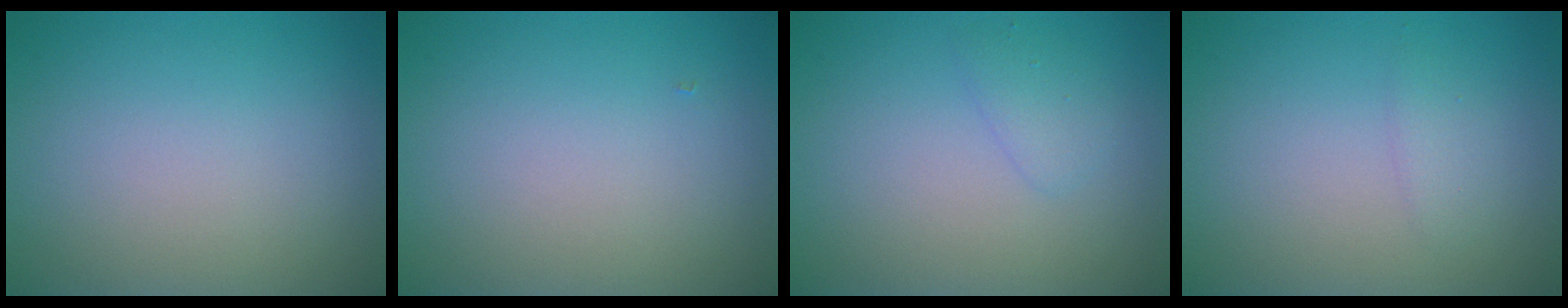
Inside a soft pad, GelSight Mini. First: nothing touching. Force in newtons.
{"total": 0.0}
{"total": 1.3, "press": 1.3, "slide": 0.0}
{"total": 1.1, "press": 1.1, "slide": 0.1}